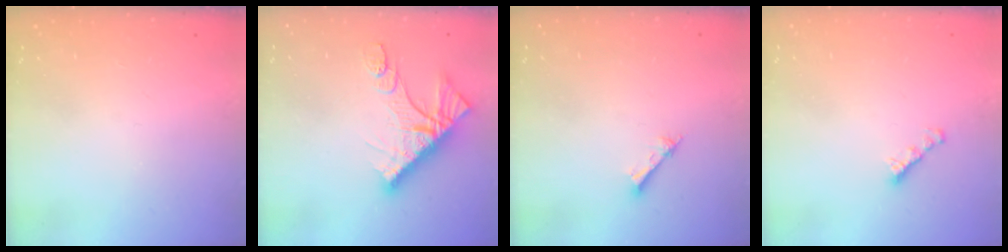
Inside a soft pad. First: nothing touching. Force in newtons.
{"total": 13.5, "press": 13.5, "slide": 1.1}
{"total": 1.5, "press": 1.5, "slide": 0.2}
{"total": 2.7, "press": 2.6, "slide": 0.7}